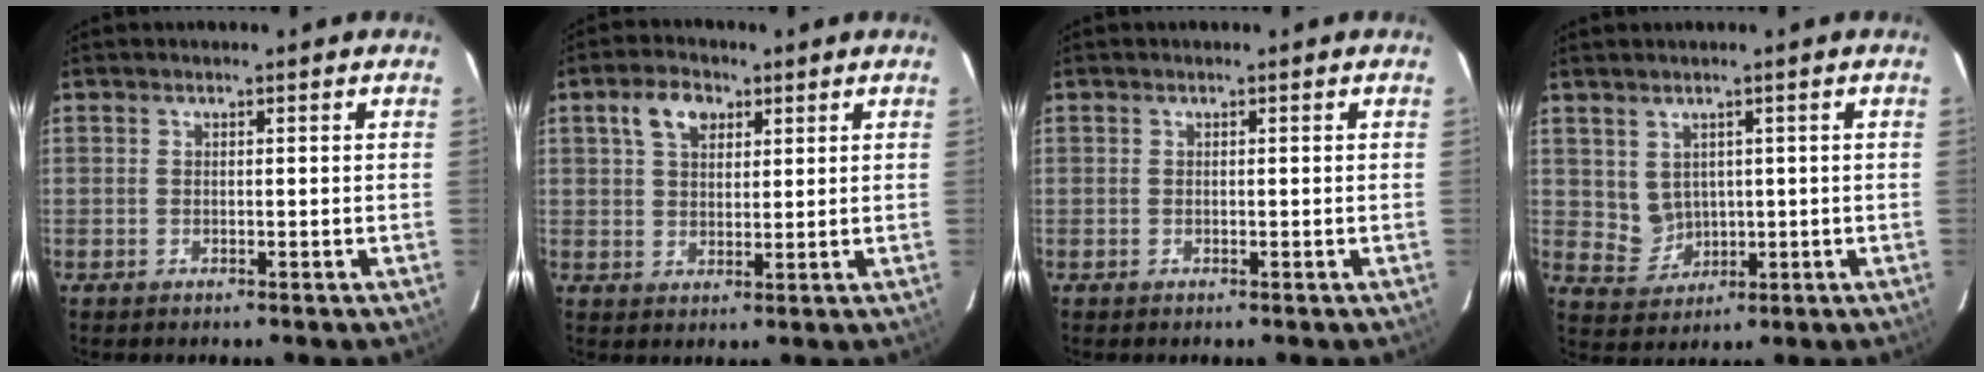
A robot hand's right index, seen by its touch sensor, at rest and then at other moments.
{"total": 5.8, "force": [2.8, 3.4, 3.7], "torque": [-0.068, 0.018, 0.051]}
{"total": 0.0}
{"total": 4.6, "force": [1.4, 4.1, 1.6], "torque": [-0.035, 0.002, 0.044]}